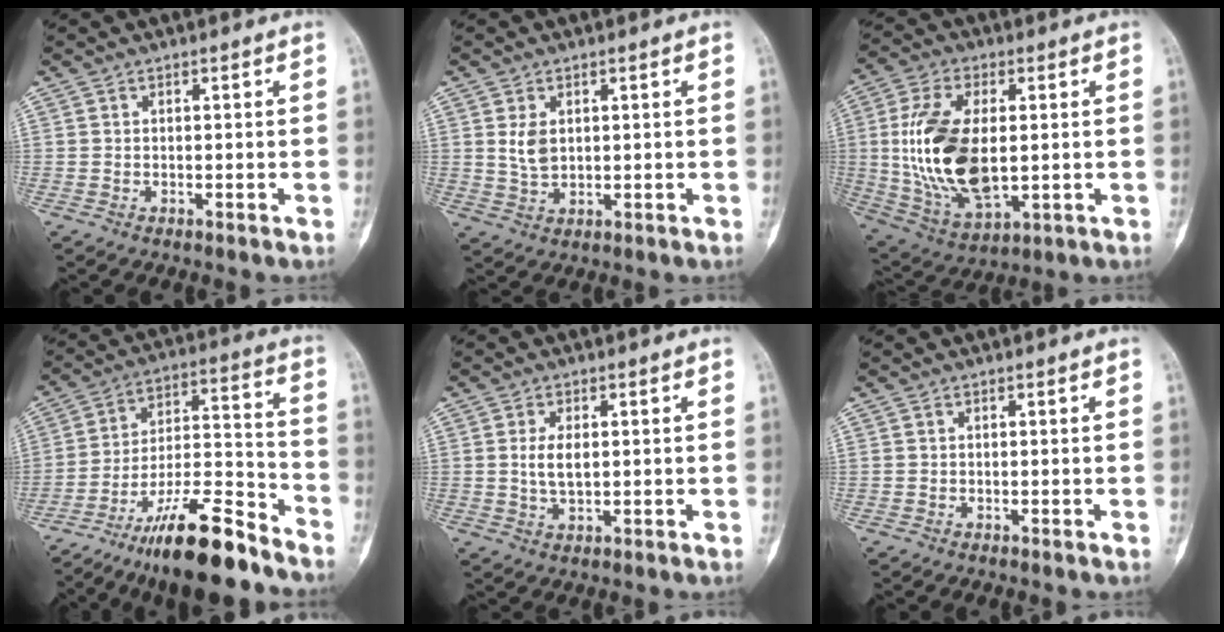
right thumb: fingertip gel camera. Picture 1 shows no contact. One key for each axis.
{"total": 3.9, "fx": 1.0, "fy": 2.5, "fz": 2.8, "tx": -0.049, "ty": -0.007, "tz": 0.027}
{"total": 18.8, "fx": 0.6, "fy": 10.0, "fz": 15.9, "tx": -0.316, "ty": -0.011, "tz": 0.023}
{"total": 18.4, "fx": -13.8, "fy": 4.0, "fz": 11.5, "tx": -0.200, "ty": 0.089, "tz": -0.236}
{"total": 4.1, "fx": 0.6, "fy": 2.1, "fz": 3.5, "tx": -0.070, "ty": -0.006, "tz": 0.014}
{"total": 0.0}